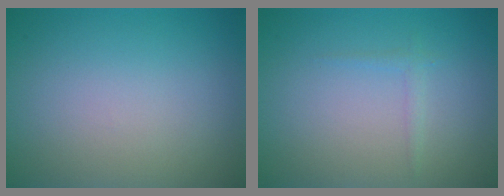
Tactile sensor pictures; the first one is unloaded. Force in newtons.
{"total": 0.8, "press": 0.8, "slide": 0.1}